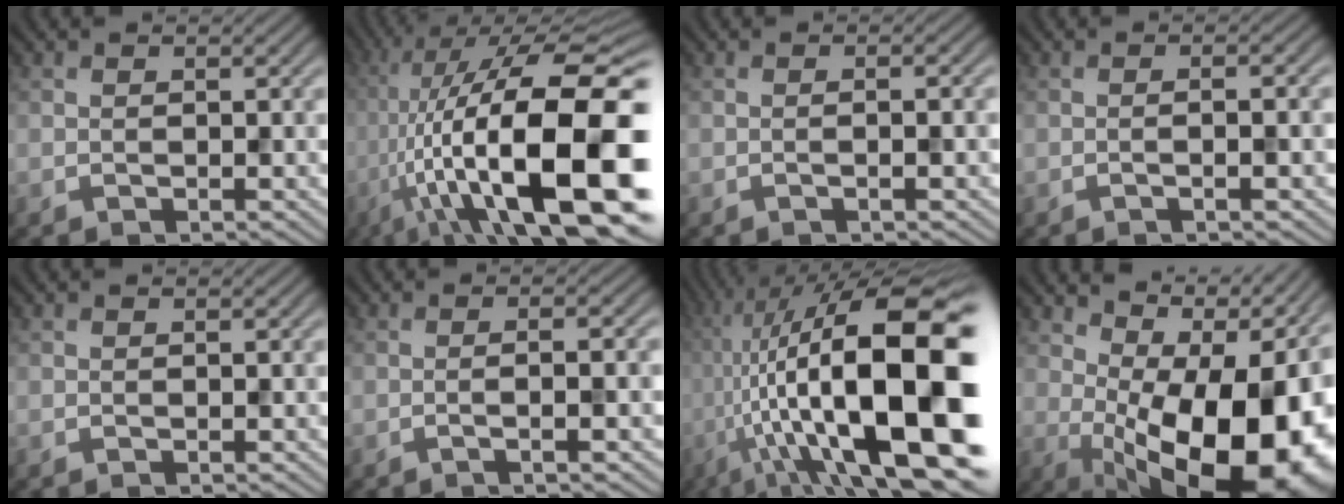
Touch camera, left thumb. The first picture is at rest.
{"total": 22.0, "force": [-3.6, 7.6, 20.3], "torque": [-0.338, 0.013, -0.056]}
{"total": 2.2, "force": [-0.6, 0.3, 2.1], "torque": [-0.033, 0.004, -0.014]}
{"total": 3.2, "force": [-0.9, 0.5, 3.0], "torque": [-0.043, 0.006, -0.020]}
{"total": 0.0}
{"total": 4.1, "force": [-1.2, 0.8, 3.8], "torque": [-0.055, 0.008, -0.026]}
{"total": 21.9, "force": [-1.1, 8.0, 20.3], "torque": [-0.351, 0.025, -0.014]}
{"total": 19.0, "force": [-1.2, 9.7, 16.4], "torque": [-0.168, -0.007, -0.005]}